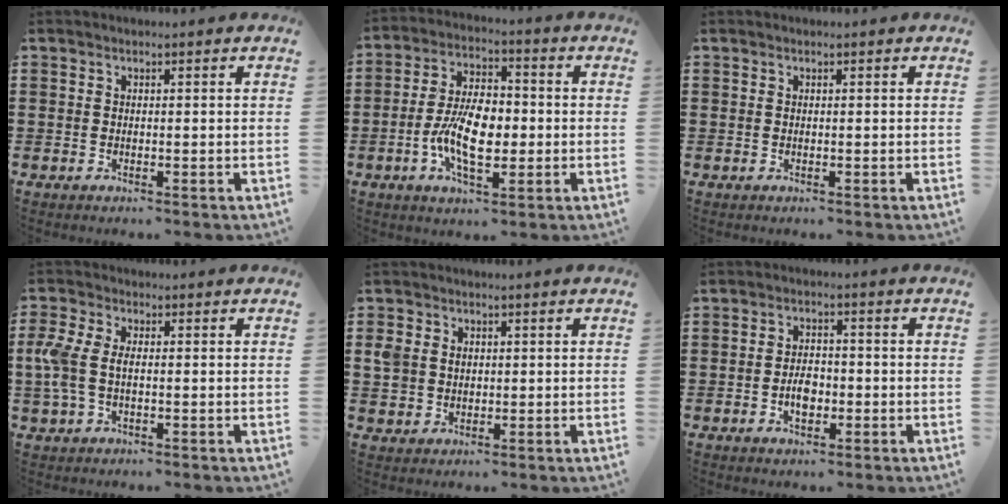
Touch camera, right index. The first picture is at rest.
{"total": 9.0, "force": [-1.6, 4.8, 7.5], "torque": [-0.165, 0.006, -0.037]}
{"total": 0.0}
{"total": 5.0, "force": [-0.4, 2.7, 4.2], "torque": [-0.124, -0.010, -0.019]}
{"total": 3.5, "force": [0.7, 2.9, 1.7], "torque": [-0.051, 0.010, 0.009]}
{"total": 3.7, "force": [-1.1, 2.1, 2.8], "torque": [-0.046, -0.003, -0.020]}